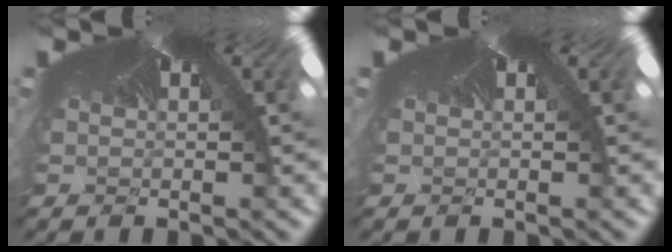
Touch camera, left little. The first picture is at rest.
{"total": 0.0}